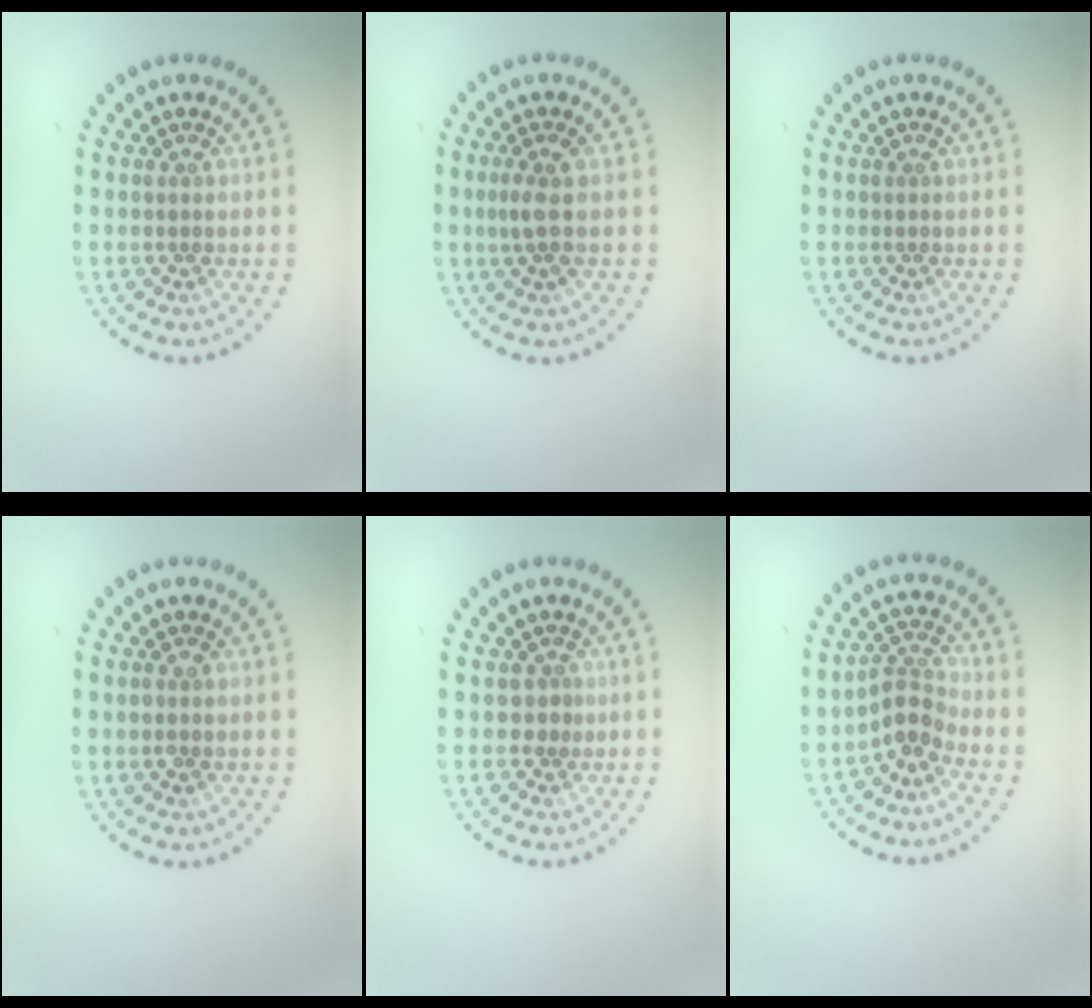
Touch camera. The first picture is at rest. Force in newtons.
{"total": 1.8, "press": 1.4, "slide": 1.2}
{"total": 0.0}
{"total": 1.1, "press": 1.1, "slide": 0.2}
{"total": 1.0, "press": 0.5, "slide": 0.8}
{"total": 2.4, "press": 1.7, "slide": 1.7}